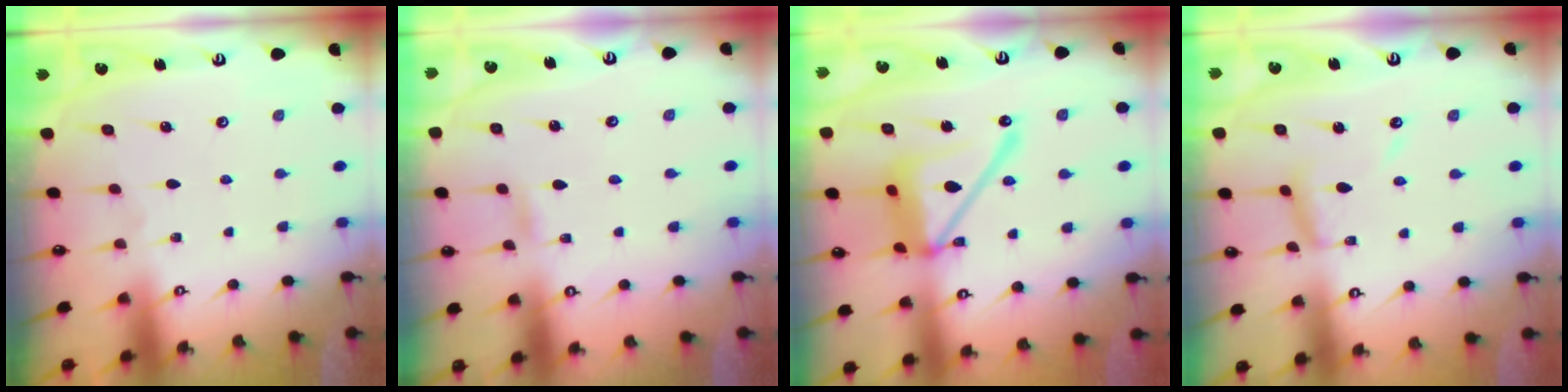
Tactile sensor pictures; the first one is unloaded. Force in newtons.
{"total": 2.1, "press": 2.1, "slide": 0.2}
{"total": 17.7, "press": 17.7, "slide": 1.6}
{"total": 9.8, "press": 9.7, "slide": 0.9}